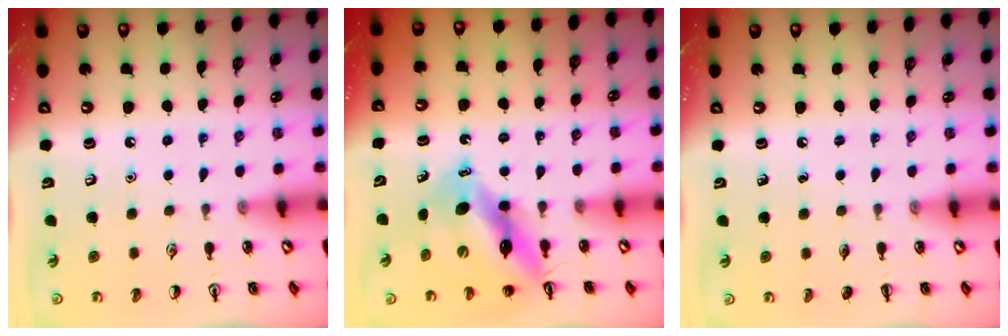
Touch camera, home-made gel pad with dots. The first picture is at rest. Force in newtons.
{"total": 10.6, "press": 10.1, "slide": 3.1}
{"total": 0.0}